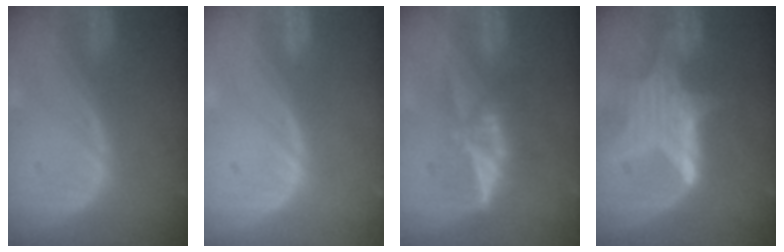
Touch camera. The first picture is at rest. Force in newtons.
{"total": 0.0}
{"total": 6.4, "press": 5.5, "slide": 3.3}
{"total": 6.8, "press": 6.6, "slide": 1.7}